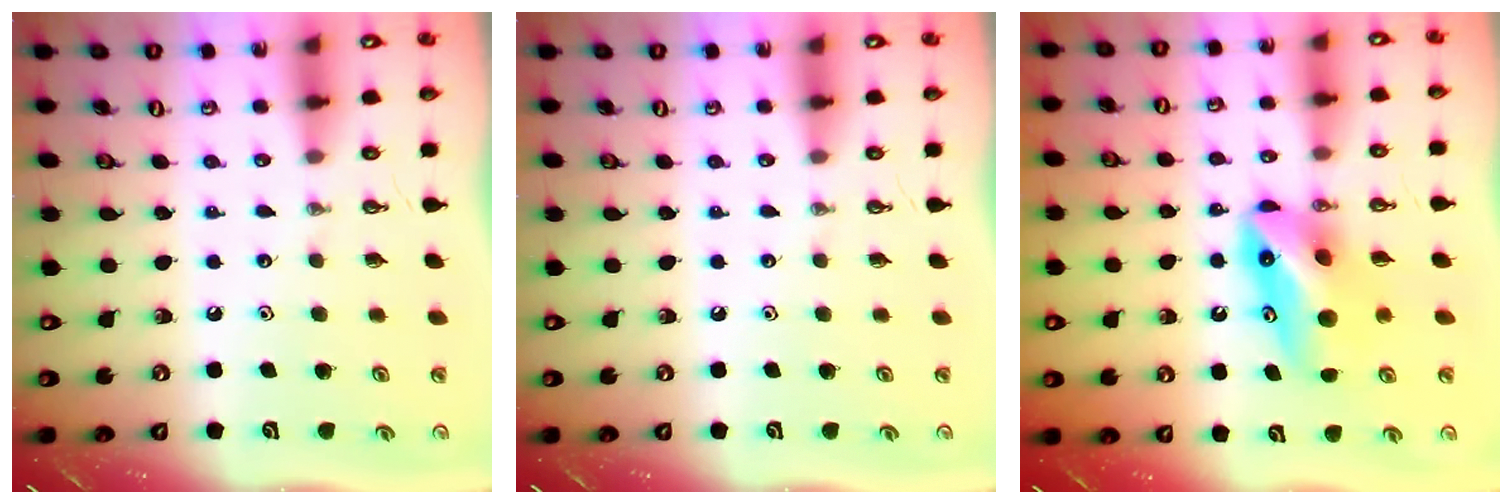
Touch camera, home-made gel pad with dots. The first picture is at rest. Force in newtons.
{"total": 0.0}
{"total": 9.8, "press": 9.1, "slide": 3.6}